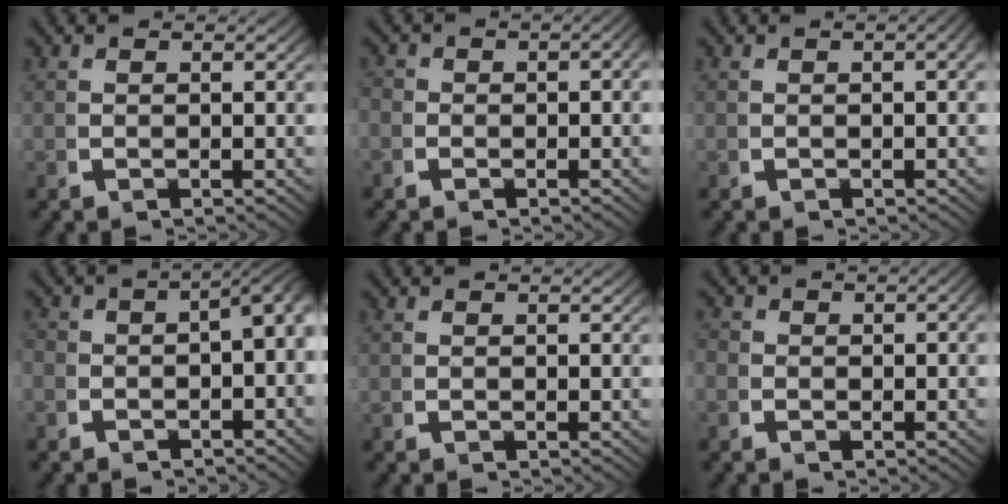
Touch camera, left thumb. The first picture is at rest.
{"total": 1.9, "force": [-0.6, 1.4, 1.1], "torque": [-0.012, -0.003, -0.019]}
{"total": 1.4, "force": [-0.2, 0.5, 1.3], "torque": [-0.017, 0.006, -0.004]}
{"total": 4.1, "force": [-0.9, 2.4, 3.2], "torque": [-0.039, -0.004, -0.019]}
{"total": 0.0}
{"total": 1.6, "force": [-0.6, 1.2, 0.7], "torque": [-0.007, -0.003, -0.019]}